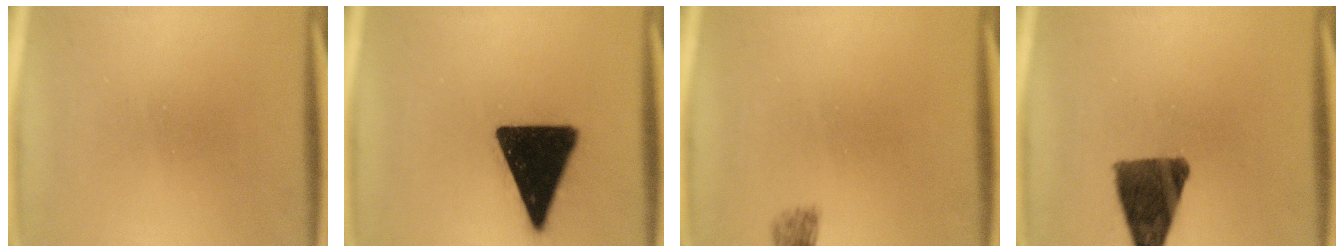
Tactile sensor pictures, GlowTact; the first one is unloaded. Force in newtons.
{"total": 18.8}
{"total": 1.2}
{"total": 10.8}